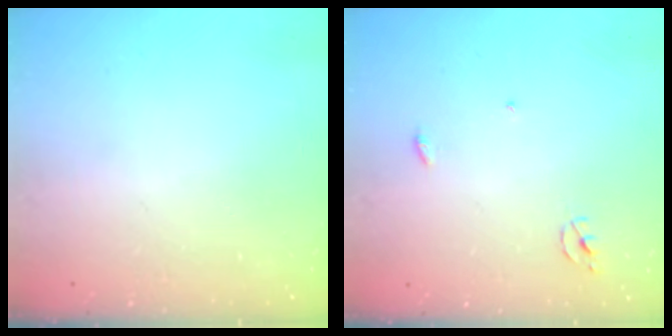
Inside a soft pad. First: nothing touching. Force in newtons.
{"total": 2.3, "press": 2.3, "slide": 0.1}